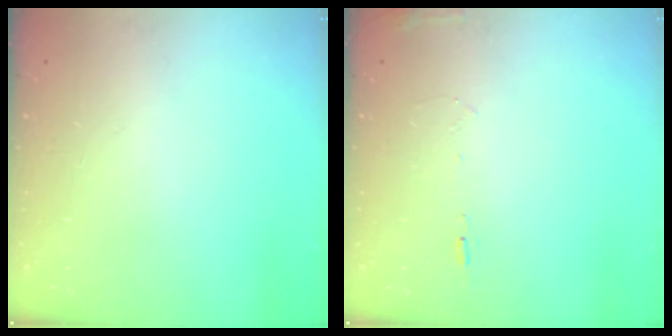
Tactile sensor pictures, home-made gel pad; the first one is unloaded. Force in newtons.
{"total": 5.8, "press": 5.6, "slide": 1.6}